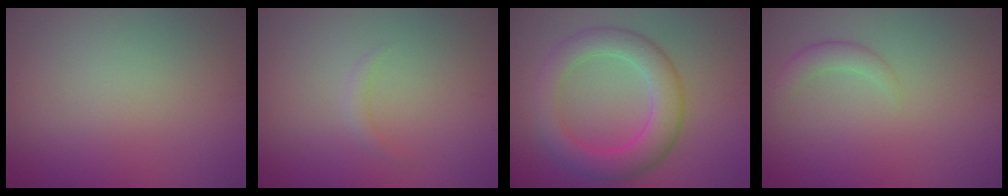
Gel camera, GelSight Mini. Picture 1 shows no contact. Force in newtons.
{"total": 0.8, "press": 0.8, "slide": 0.0}
{"total": 6.0, "press": 6.0, "slide": 0.1}
{"total": 1.5, "press": 1.5, "slide": 0.1}